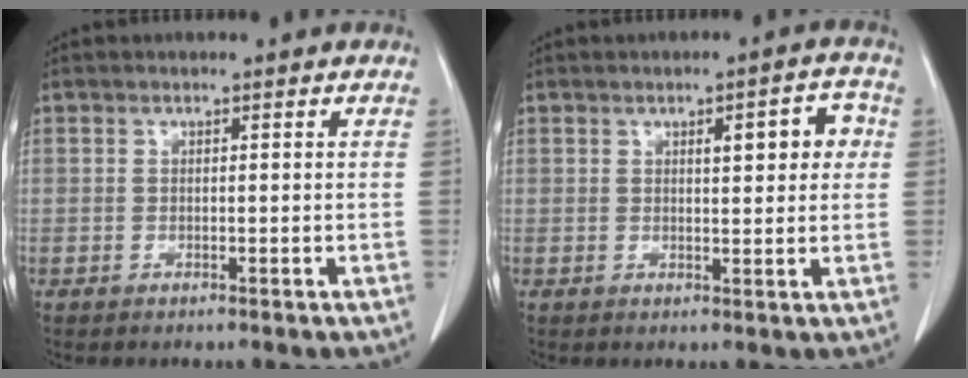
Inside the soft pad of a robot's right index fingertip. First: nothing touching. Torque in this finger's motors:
{"motor_torque": [0.22, 0.12, 0.05, 0.02]}